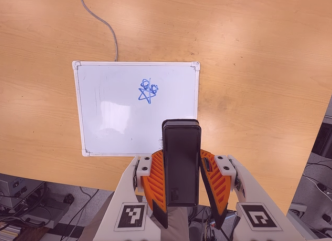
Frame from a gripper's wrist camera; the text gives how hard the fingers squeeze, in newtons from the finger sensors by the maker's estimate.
{"total": 5.8, "left": 4.5, "right": 7.2}